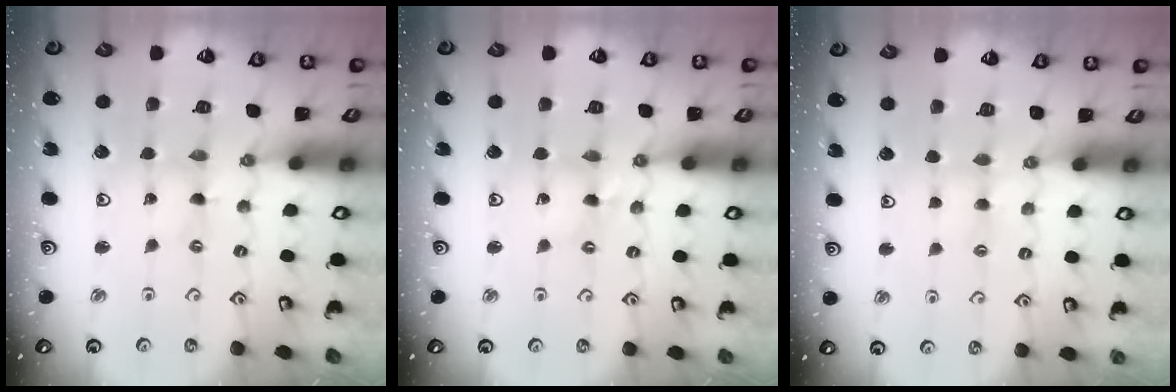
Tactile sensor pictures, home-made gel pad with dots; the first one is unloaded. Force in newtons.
{"total": 2.9, "press": 2.8, "slide": 0.2}
{"total": 2.8, "press": 2.7, "slide": 0.5}